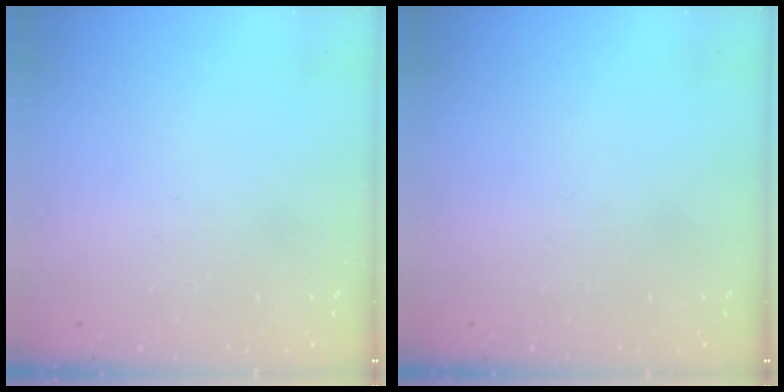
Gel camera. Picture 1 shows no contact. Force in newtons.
{"total": 0.0}